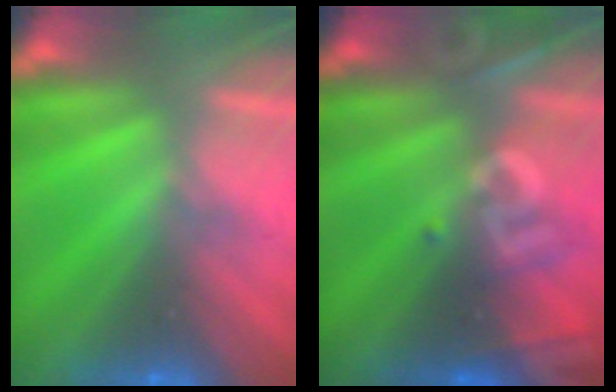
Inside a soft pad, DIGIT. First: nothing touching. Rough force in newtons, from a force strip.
{"total": 2.9}